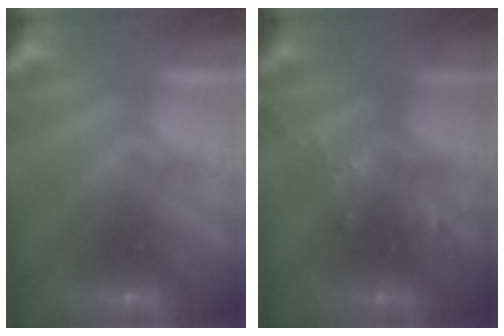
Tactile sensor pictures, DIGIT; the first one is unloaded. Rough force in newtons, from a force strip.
{"total": 2.8}